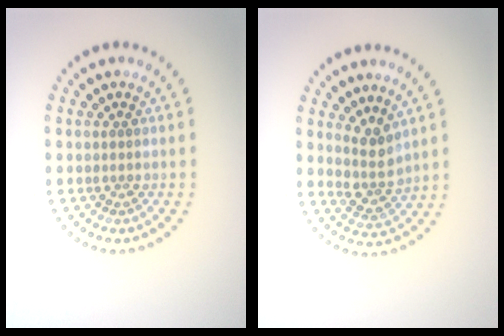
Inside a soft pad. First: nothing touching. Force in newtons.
{"total": 2.7, "press": 2.2, "slide": 1.6}